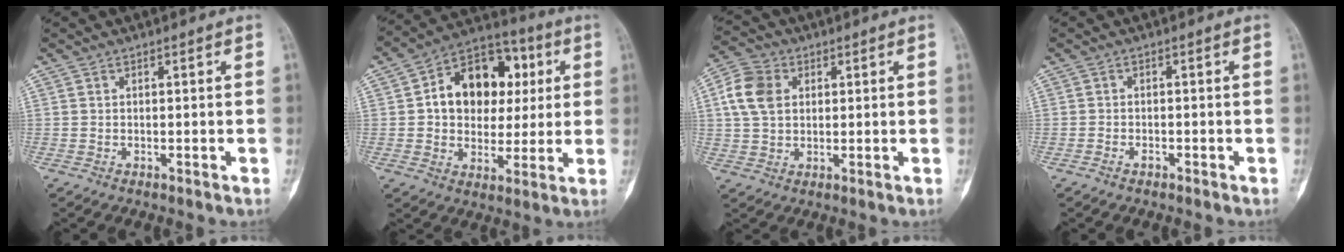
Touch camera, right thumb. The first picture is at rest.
{"total": 17.1, "force": [3.1, 12.6, 11.2], "torque": [-0.121, 0.018, 0.045]}
{"total": 8.5, "force": [2.0, 6.4, 5.2], "torque": [-0.094, 0.011, 0.034]}
{"total": 1.2, "force": [-0.8, 0.6, 0.6], "torque": [-0.013, 0.006, -0.014]}